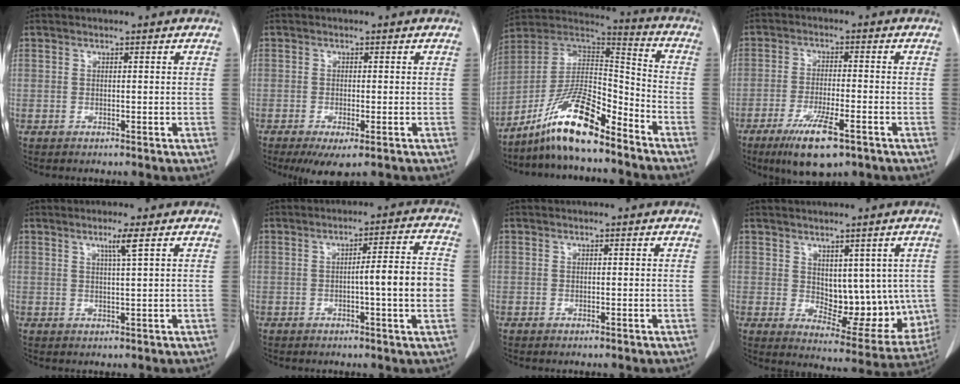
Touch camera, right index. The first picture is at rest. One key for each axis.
{"total": 4.5, "fx": -2.7, "fy": 1.0, "fz": 3.4, "tx": -0.050, "ty": -0.013, "tz": -0.040}
{"total": 14.2, "fx": -10.3, "fy": 2.5, "fz": 9.5, "tx": -0.171, "ty": 0.022, "tz": -0.185}
{"total": 8.9, "fx": -5.2, "fy": 1.5, "fz": 7.0, "tx": -0.128, "ty": -0.019, "tz": -0.085}
{"total": 2.4, "fx": 1.2, "fy": -0.7, "fz": 2.0, "tx": -0.039, "ty": -0.004, "tz": 0.025}
{"total": 7.9, "fx": -1.1, "fy": 0.1, "fz": 7.9, "tx": -0.107, "ty": 0.012, "tz": -0.016}
{"total": 0.0}
{"total": 11.6, "fx": 1.0, "fy": 6.5, "fz": 9.6, "tx": -0.110, "ty": -0.005, "tz": 0.036}